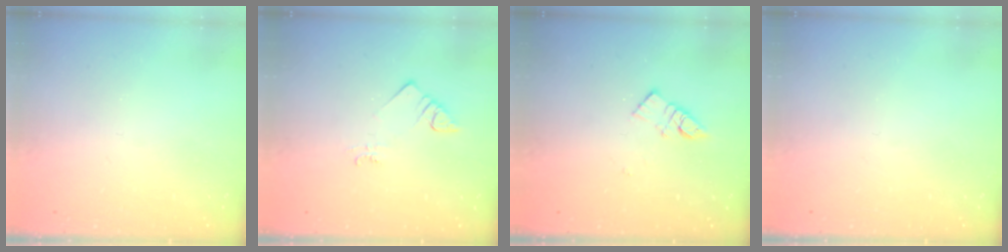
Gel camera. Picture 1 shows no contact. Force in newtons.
{"total": 2.1, "press": 2.0, "slide": 0.5}
{"total": 7.1, "press": 7.1, "slide": 0.2}
{"total": 0.0}